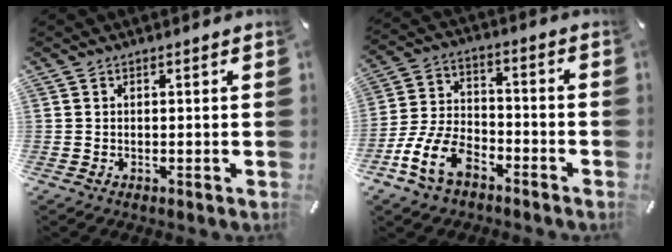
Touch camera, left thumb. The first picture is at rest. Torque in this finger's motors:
{"motor_torque": [-0.76, 1.49, 0.25, 0.23, 0.10]}